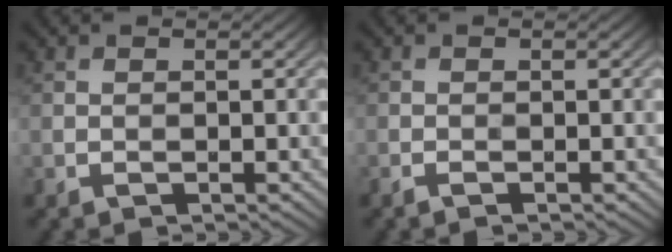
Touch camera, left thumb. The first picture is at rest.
{"total": 0.7, "force": [-0.6, 0.1, 0.3], "torque": [-0.006, -0.002, -0.012]}